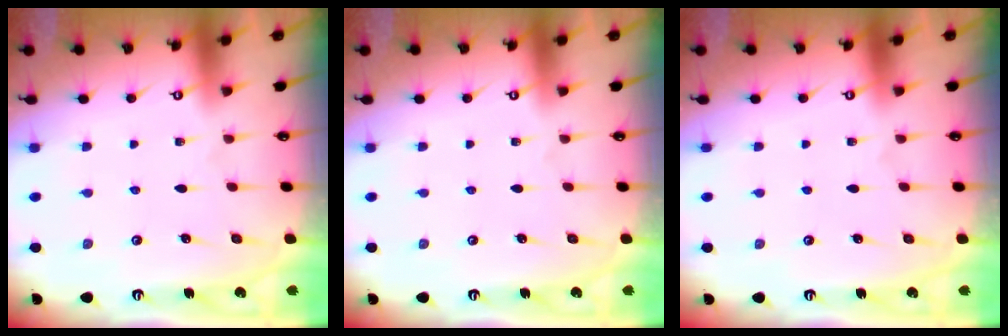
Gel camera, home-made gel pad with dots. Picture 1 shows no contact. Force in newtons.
{"total": 0.0}
{"total": 0.0}